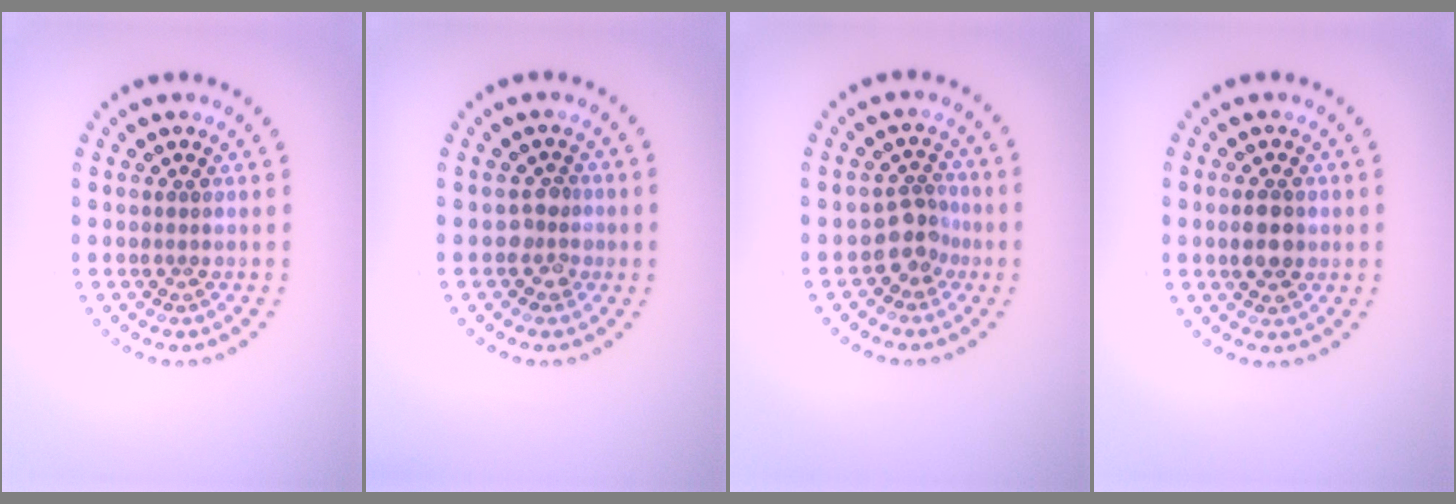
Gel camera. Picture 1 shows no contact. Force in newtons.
{"total": 1.8, "press": 1.6, "slide": 0.8}
{"total": 2.4, "press": 1.8, "slide": 1.6}
{"total": 3.0, "press": 3.0, "slide": 0.1}